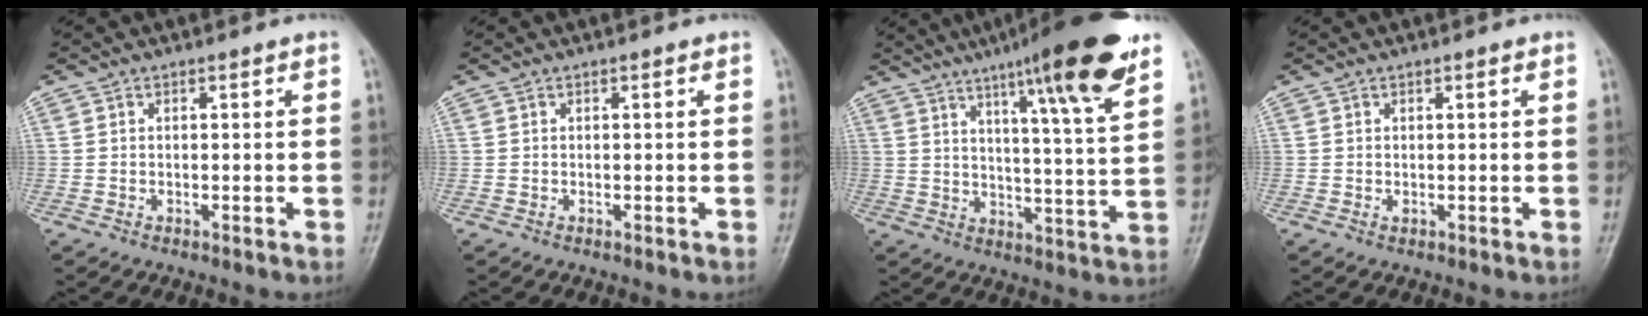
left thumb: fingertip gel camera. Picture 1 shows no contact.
{"total": 0.0}
{"total": 18.5, "force": [11.5, 1.6, 14.3], "torque": [-0.196, -0.048, 0.163]}
{"total": 0.8, "force": [0.2, 0.4, 0.7], "torque": [-0.010, 0.002, 0.006]}